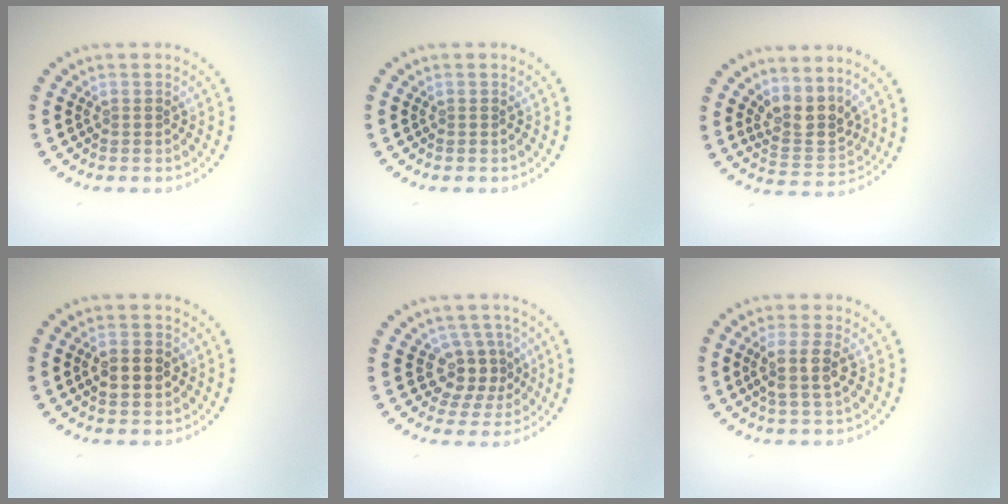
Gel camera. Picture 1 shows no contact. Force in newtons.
{"total": 0.0}
{"total": 3.1, "press": 2.6, "slide": 1.8}
{"total": 2.4, "press": 2.4, "slide": 0.1}
{"total": 3.3, "press": 2.7, "slide": 1.8}
{"total": 2.7, "press": 2.3, "slide": 1.5}